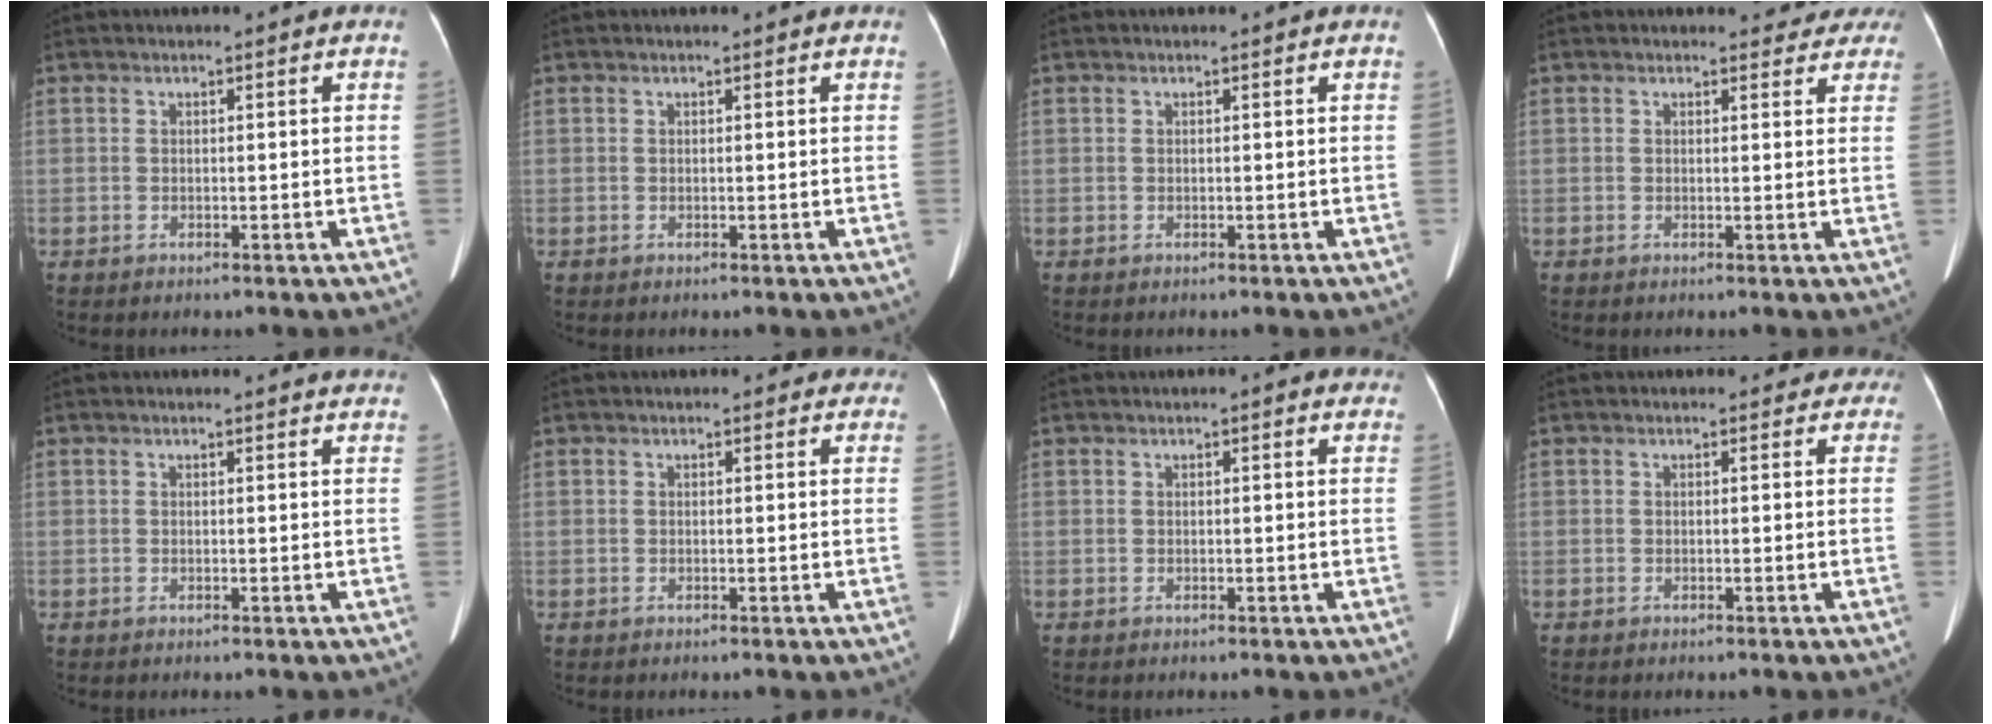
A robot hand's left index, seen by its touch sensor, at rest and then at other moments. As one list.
[{"total": 0.7, "force": [0.6, 0.2, 0.2], "torque": [-0.007, 0.003, 0.004]}, {"total": 0.0}, {"total": 5.6, "force": [5.1, 2.4, 0.4], "torque": [0.022, -0.004, 0.033]}, {"total": 3.2, "force": [3.1, 0.4, 0.4], "torque": [-0.009, -0.003, 0.017]}, {"total": 3.4, "force": [2.9, 1.7, 0.9], "torque": [0.006, 0.004, 0.017]}, {"total": 1.8, "force": [1.2, 0.5, 1.2], "torque": [-0.006, 0.009, 0.009]}, {"total": 3.2, "force": [2.5, 2.0, 0.1], "torque": [0.018, -0.004, 0.006]}]